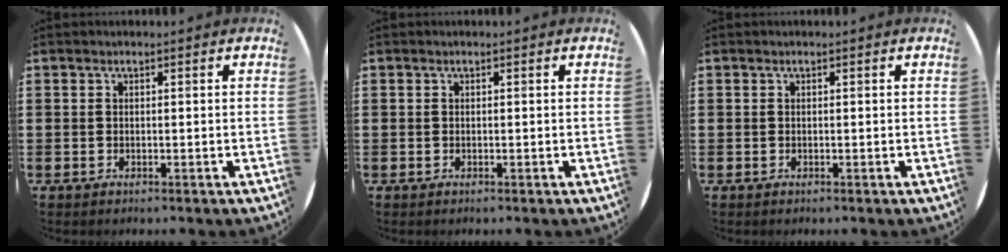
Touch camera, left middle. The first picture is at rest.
{"total": 0.0}
{"total": 0.0}